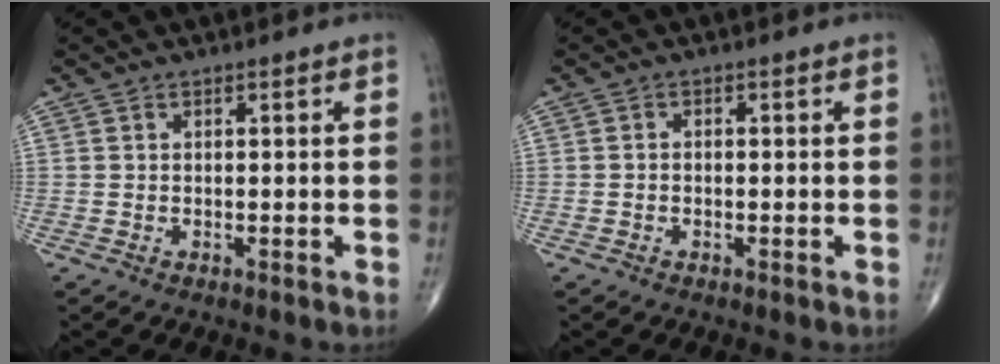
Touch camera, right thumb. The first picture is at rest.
{"total": 0.7, "force": [-0.2, 0.5, 0.5], "torque": [-0.007, 0.003, -0.006]}